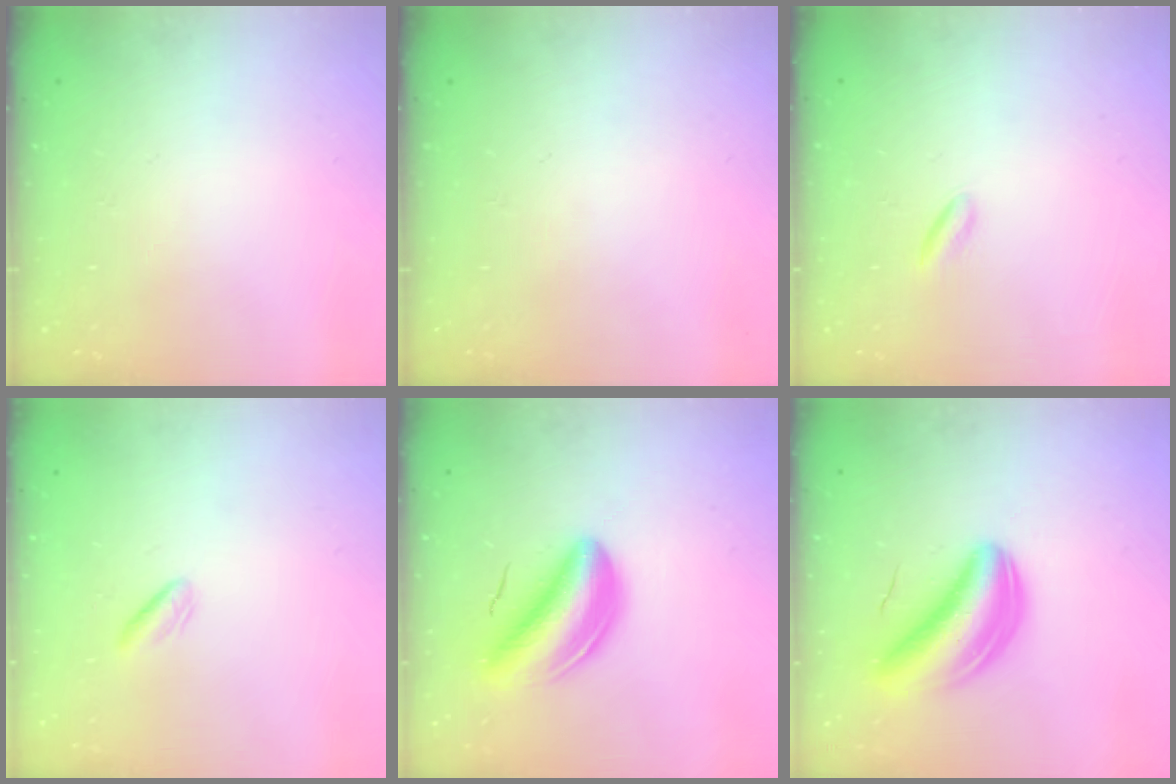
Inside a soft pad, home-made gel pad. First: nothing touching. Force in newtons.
{"total": 0.0}
{"total": 2.6, "press": 2.5, "slide": 0.7}
{"total": 1.4, "press": 1.1, "slide": 0.9}
{"total": 8.2, "press": 7.8, "slide": 2.5}
{"total": 7.9, "press": 7.5, "slide": 2.5}